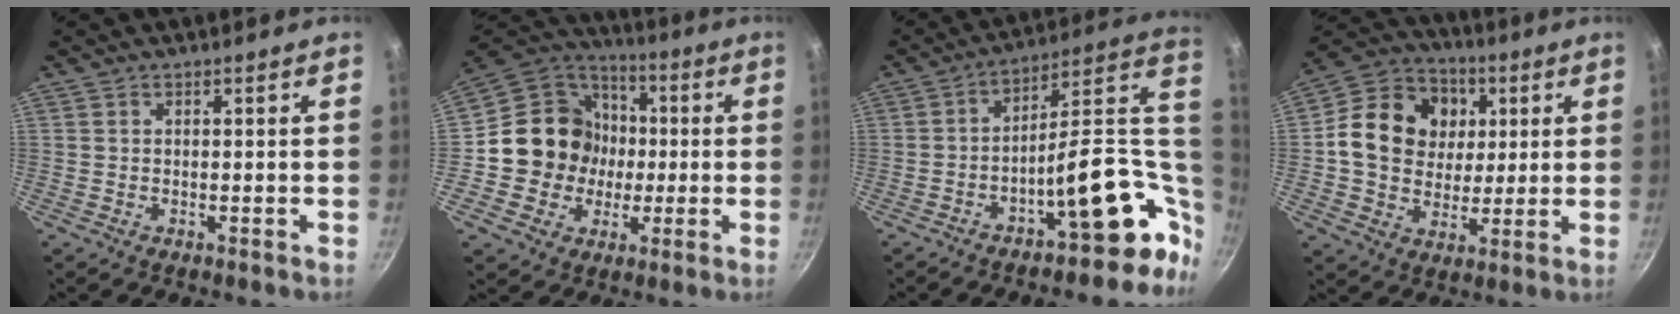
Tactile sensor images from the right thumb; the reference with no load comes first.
{"total": 16.2, "force": [-0.7, 15.2, 5.7], "torque": [-0.061, 0.027, -0.016]}
{"total": 21.5, "force": [-3.3, 9.9, 18.8], "torque": [-0.214, 0.034, -0.043]}
{"total": 17.3, "force": [2.8, 14.4, 9.2], "torque": [-0.138, 0.010, 0.040]}